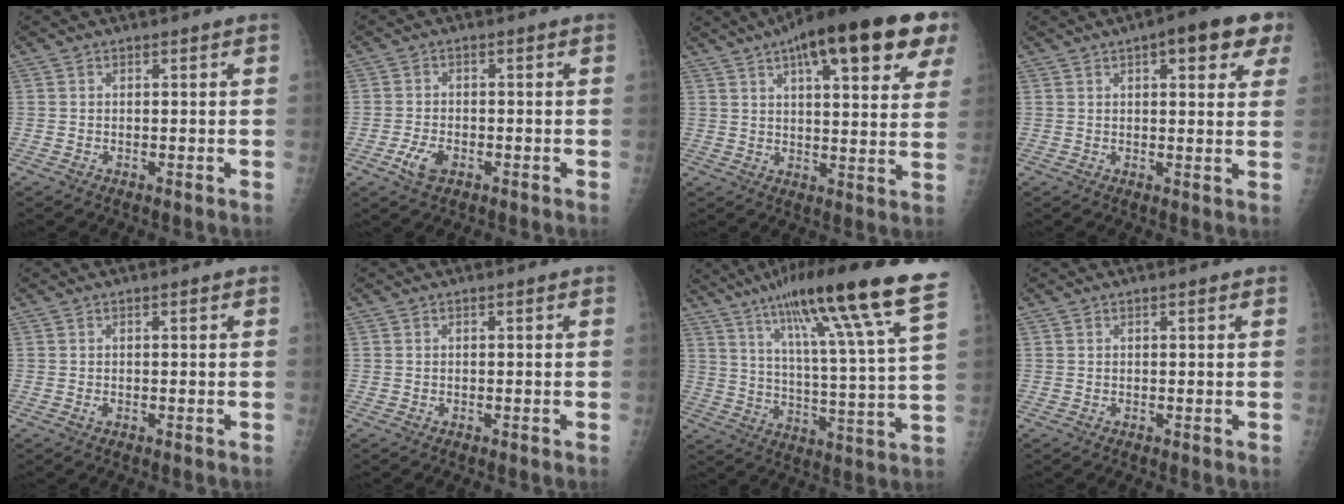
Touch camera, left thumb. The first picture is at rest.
{"total": 3.9, "force": [-1.8, 2.1, 2.7], "torque": [-0.056, 0.005, -0.032]}
{"total": 23.2, "force": [11.9, 6.6, 18.8], "torque": [-0.255, -0.002, 0.164]}
{"total": 10.4, "force": [5.1, 3.6, 8.4], "torque": [-0.074, -0.002, 0.055]}
{"total": 0.9, "force": [0.1, 0.4, 0.9], "torque": [-0.015, 0.004, 0.005]}
{"total": 0.0}
{"total": 23.6, "force": [15.7, 0.9, 17.5], "torque": [-0.260, -0.058, 0.233]}
{"total": 0.7, "force": [0.5, 0.1, 0.5], "torque": [-0.006, 0.001, 0.007]}